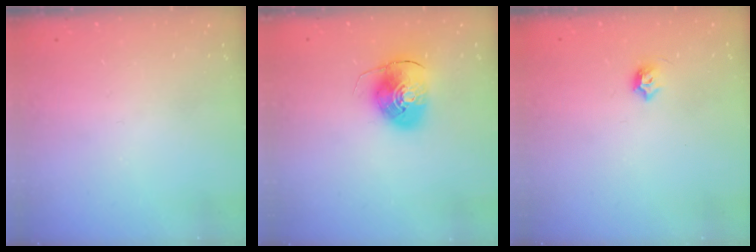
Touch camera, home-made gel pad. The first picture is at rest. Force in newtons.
{"total": 9.2, "press": 9.0, "slide": 1.5}
{"total": 5.5, "press": 5.4, "slide": 0.9}